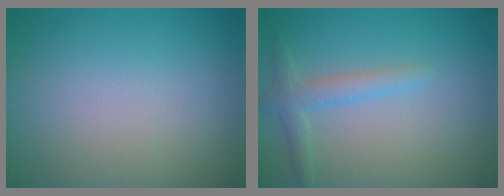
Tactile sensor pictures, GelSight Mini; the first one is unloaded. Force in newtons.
{"total": 2.3, "press": 2.3, "slide": 0.2}